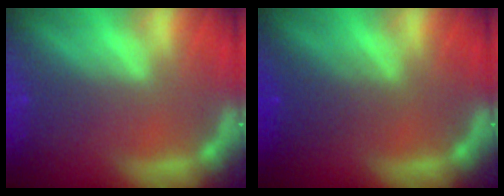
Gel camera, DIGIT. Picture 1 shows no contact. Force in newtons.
{"total": 2.5}